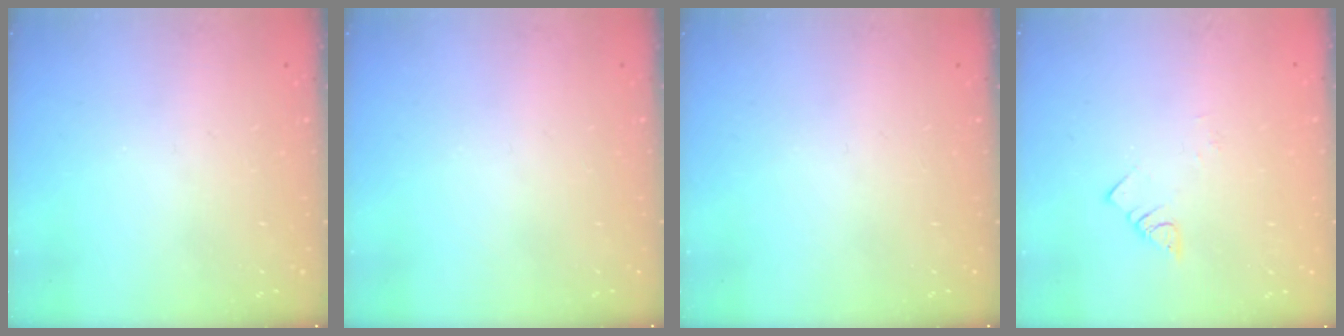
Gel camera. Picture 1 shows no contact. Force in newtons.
{"total": 0.0}
{"total": 0.0}
{"total": 1.5, "press": 1.5, "slide": 0.3}